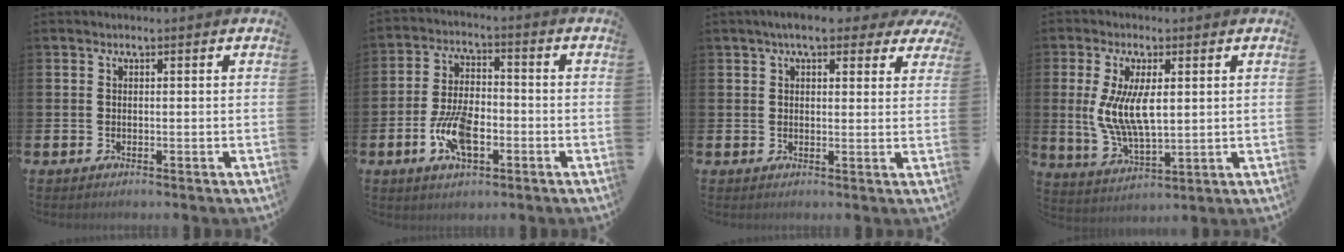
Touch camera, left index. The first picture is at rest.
{"total": 7.9, "force": [-2.6, 3.9, 6.4], "torque": [-0.121, 0.005, -0.046]}
{"total": 5.8, "force": [4.7, 1.9, 2.9], "torque": [-0.051, -0.007, 0.081]}
{"total": 7.5, "force": [1.6, 3.3, 6.6], "torque": [-0.134, 0.003, 0.027]}